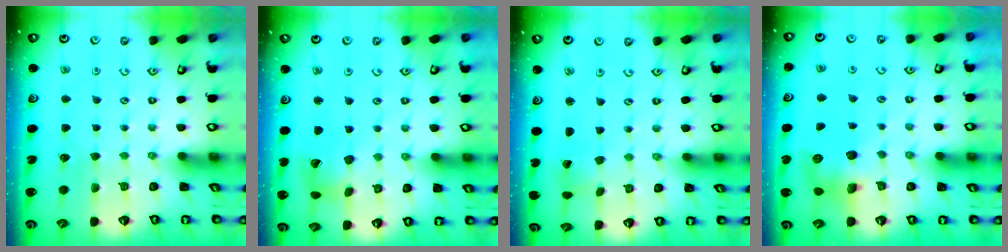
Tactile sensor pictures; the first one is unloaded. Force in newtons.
{"total": 11.2, "press": 11.1, "slide": 1.5}
{"total": 1.4, "press": 1.4, "slide": 0.1}
{"total": 8.2, "press": 8.2, "slide": 0.2}